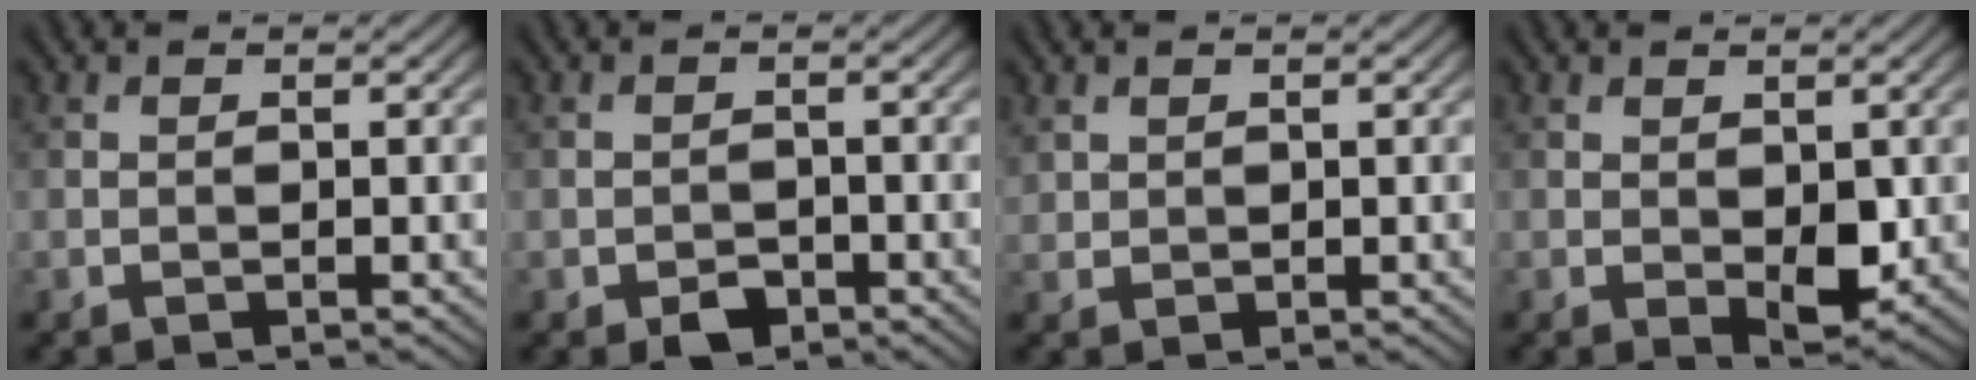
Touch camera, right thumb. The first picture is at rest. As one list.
[{"total": 2.4, "force": [-1.5, 1.4, 1.1], "torque": [-0.018, 0.000, -0.028]}, {"total": 1.3, "force": [0.9, 0.9, 0.3], "torque": [-0.010, 0.000, 0.025]}, {"total": 3.3, "force": [0.0, 1.8, 2.7], "torque": [-0.047, -0.011, 0.006]}]